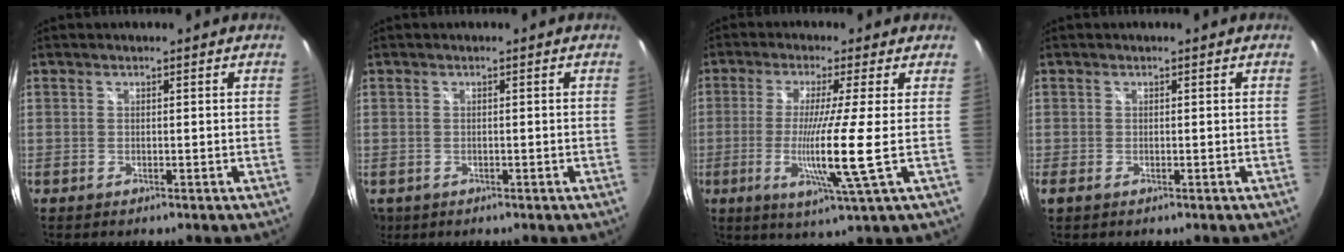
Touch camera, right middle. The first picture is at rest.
{"total": 4.1, "force": [-1.8, 3.2, 1.9], "torque": [-0.042, -0.012, -0.024]}
{"total": 9.6, "force": [-1.4, -2.5, 9.1], "torque": [-0.171, -0.026, -0.028]}
{"total": 0.9, "force": [-0.5, 0.6, 0.6], "torque": [-0.012, -0.002, -0.010]}